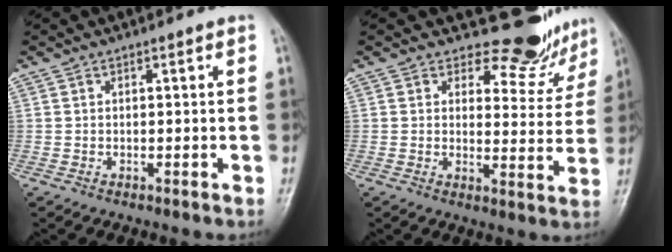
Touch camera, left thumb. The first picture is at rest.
{"total": 9.9, "force": [9.2, 3.6, 0.9], "torque": [0.027, -0.084, 0.103]}